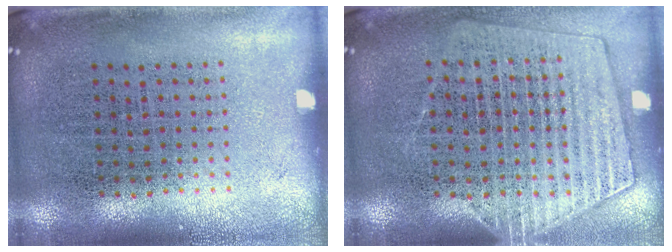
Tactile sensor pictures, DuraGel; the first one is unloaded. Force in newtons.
{"total": 1.3, "press": 1.2, "slide": 0.5}